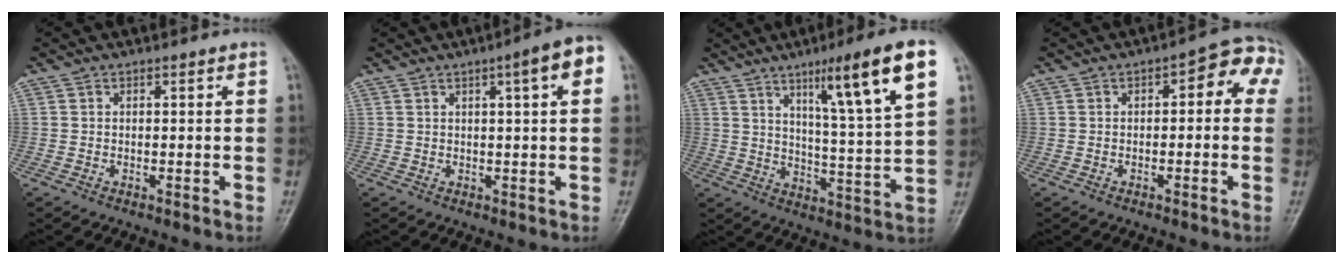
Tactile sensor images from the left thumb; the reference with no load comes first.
{"total": 6.6, "force": [2.4, 0.9, 6.0], "torque": [-0.079, 0.011, 0.027]}
{"total": 16.4, "force": [8.1, 1.3, 14.1], "torque": [-0.213, -0.031, 0.125]}
{"total": 7.7, "force": [1.1, 3.7, 6.6], "torque": [-0.051, 0.036, 0.000]}